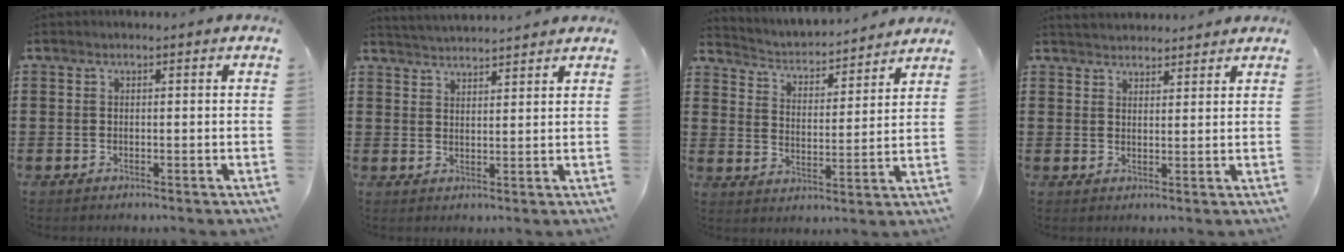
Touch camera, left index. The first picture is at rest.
{"total": 2.8, "force": [2.7, -0.5, -0.3], "torque": [-0.004, -0.011, 0.050]}
{"total": 3.0, "force": [3.0, 0.3, 0.1], "torque": [-0.023, -0.031, 0.043]}
{"total": 2.4, "force": [2.3, 0.4, -0.3], "torque": [-0.002, -0.002, 0.045]}